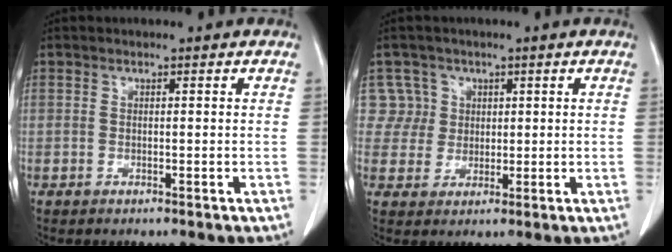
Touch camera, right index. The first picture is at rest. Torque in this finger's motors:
{"motor_torque": [-0.29, 0.23, -0.12, -0.02]}